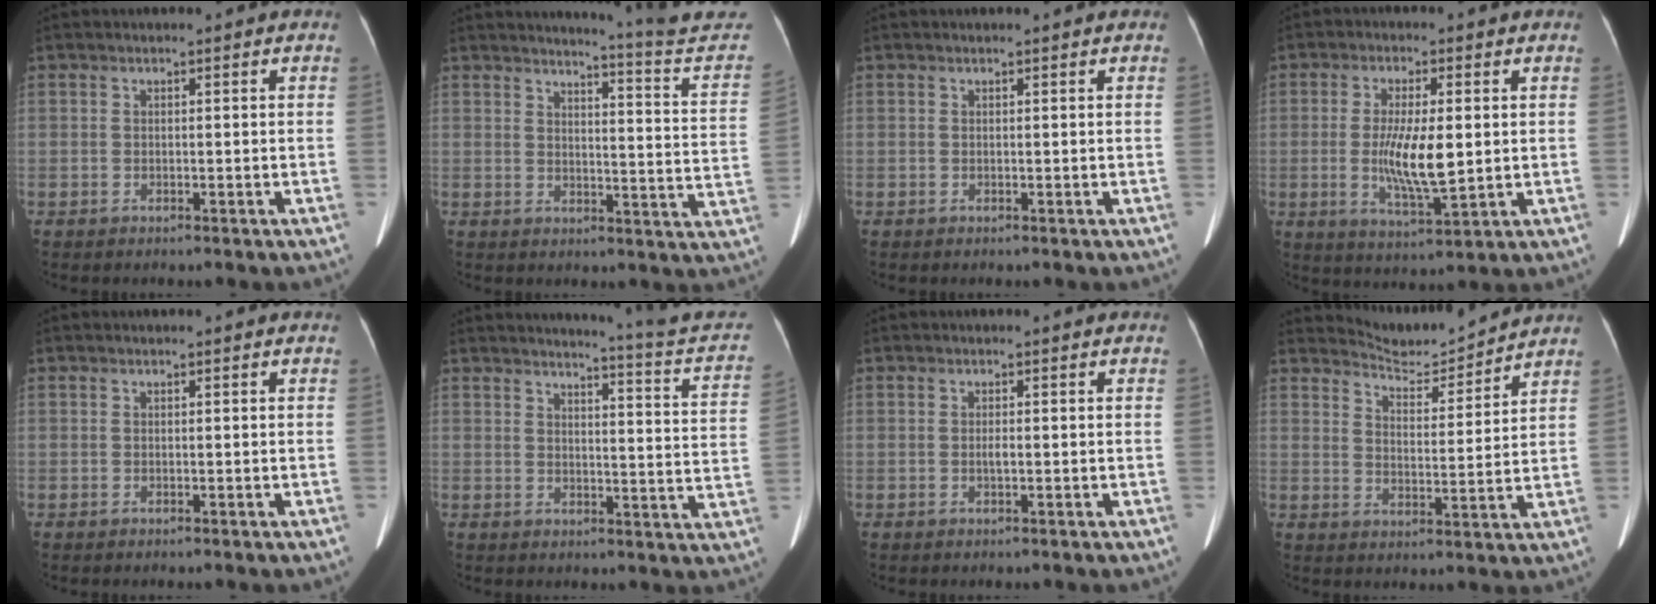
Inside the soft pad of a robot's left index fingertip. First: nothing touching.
{"total": 17.3, "force": [16.8, -2.2, 3.5], "torque": [-0.054, -0.134, 0.180]}
{"total": 0.6, "force": [0.6, 0.0, 0.2], "torque": [-0.005, 0.002, 0.009]}
{"total": 8.5, "force": [0.0, 1.7, 8.3], "torque": [-0.159, -0.016, 0.003]}
{"total": 0.0}
{"total": 13.4, "force": [12.5, -0.9, 4.8], "torque": [-0.061, -0.070, 0.123]}
{"total": 0.8, "force": [-0.1, 0.1, 0.8], "torque": [-0.015, 0.000, -0.001]}
{"total": 8.0, "force": [8.0, 0.0, -0.2], "torque": [-0.010, -0.004, 0.127]}